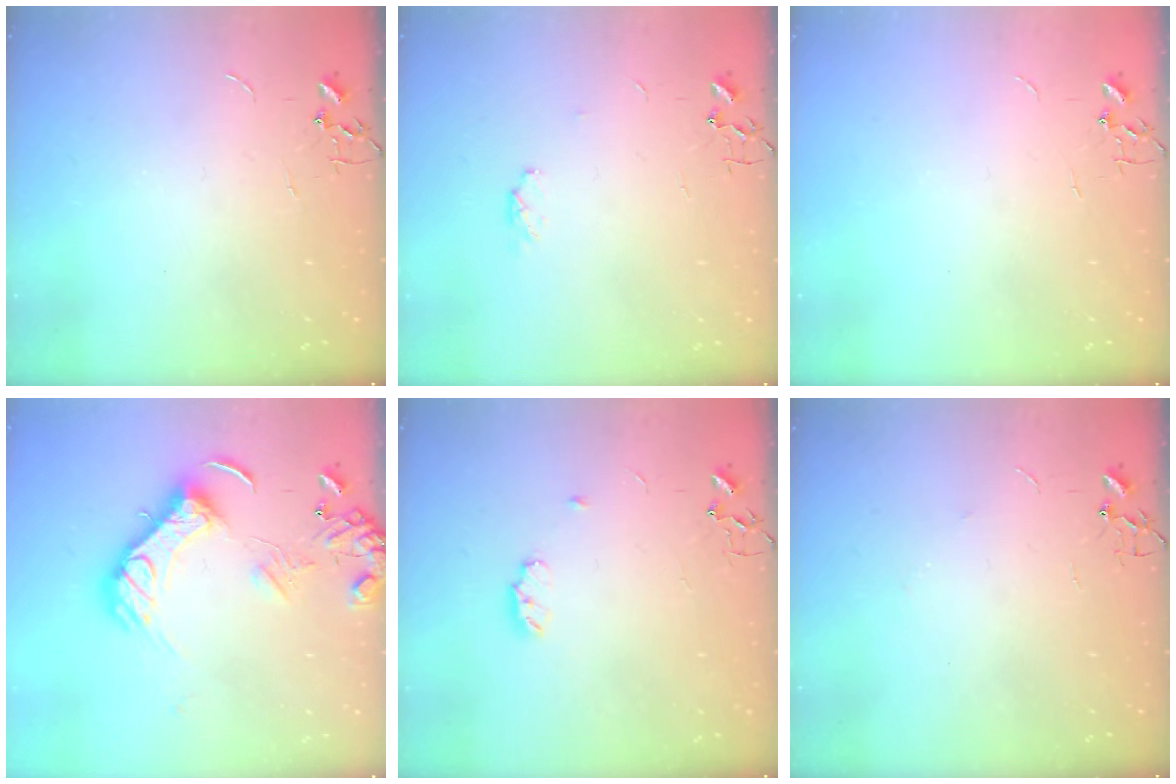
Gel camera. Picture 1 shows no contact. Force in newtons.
{"total": 4.2, "press": 4.1, "slide": 1.0}
{"total": 0.0}
{"total": 15.7, "press": 15.6, "slide": 1.9}
{"total": 5.9, "press": 5.8, "slide": 0.6}
{"total": 3.3, "press": 3.0, "slide": 1.2}